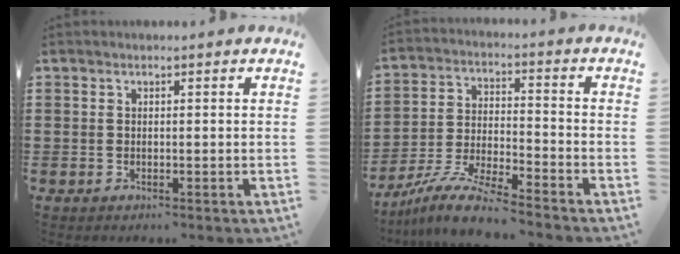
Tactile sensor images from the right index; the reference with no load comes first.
{"total": 8.7, "force": [-8.0, 0.3, 3.3], "torque": [-0.070, 0.008, -0.158]}